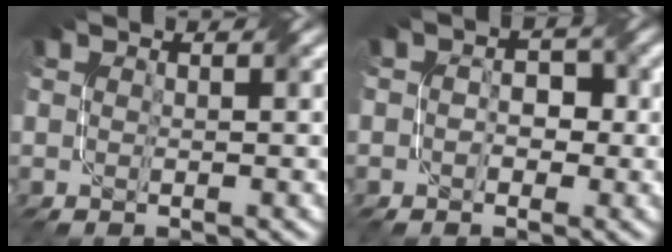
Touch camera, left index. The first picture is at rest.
{"total": 2.4, "force": [-0.2, 1.8, 1.5], "torque": [-0.003, 0.007, -0.012]}